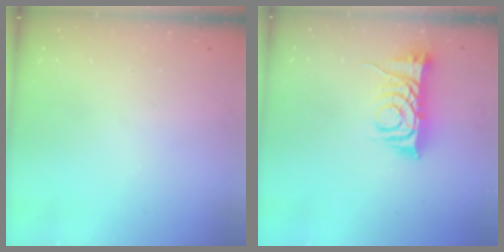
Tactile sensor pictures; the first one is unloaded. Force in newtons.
{"total": 9.4, "press": 9.4, "slide": 0.5}